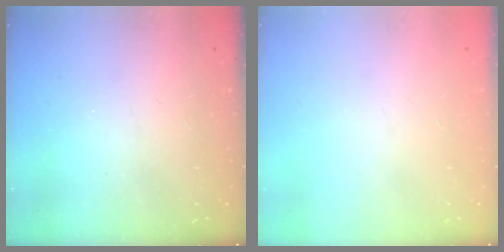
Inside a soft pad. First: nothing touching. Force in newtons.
{"total": 0.0}